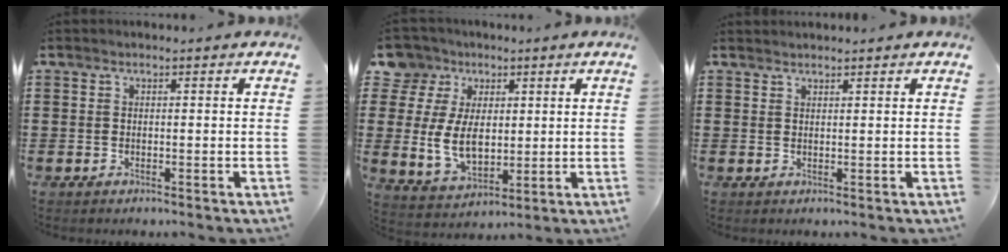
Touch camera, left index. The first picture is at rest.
{"total": 10.0, "force": [1.0, 7.9, 6.1], "torque": [-0.142, 0.006, 0.018]}
{"total": 1.0, "force": [1.0, 0.0, -0.1], "torque": [-0.001, -0.001, 0.019]}